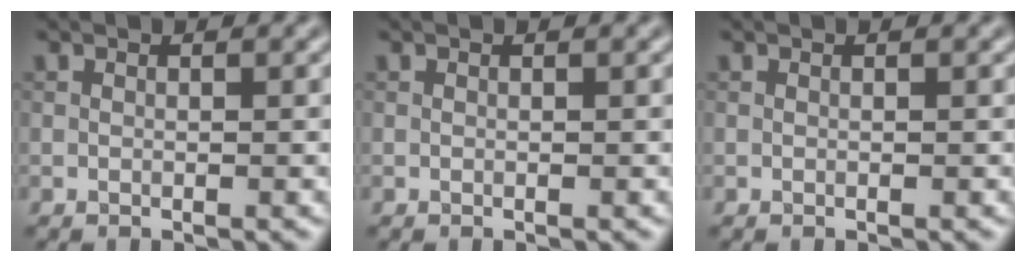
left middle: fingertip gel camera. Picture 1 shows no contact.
{"total": 0.0}
{"total": 0.0}